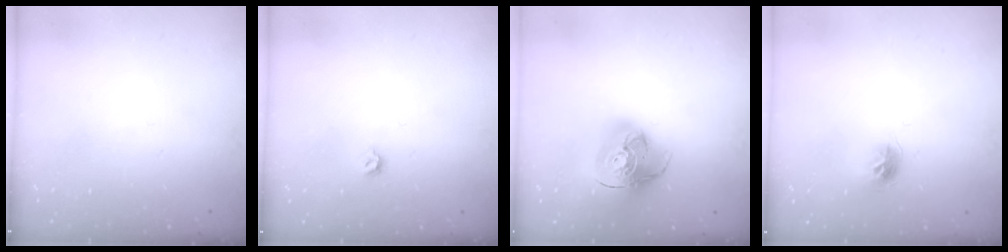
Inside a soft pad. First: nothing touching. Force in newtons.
{"total": 3.1, "press": 3.0, "slide": 0.8}
{"total": 15.5, "press": 15.4, "slide": 1.8}
{"total": 7.5, "press": 7.5, "slide": 0.4}